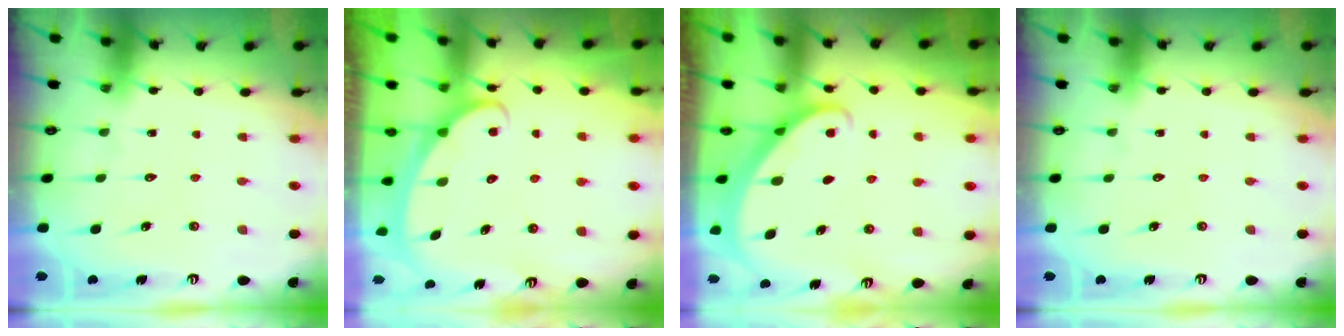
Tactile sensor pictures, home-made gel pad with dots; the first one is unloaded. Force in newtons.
{"total": 2.4, "press": 2.4, "slide": 0.3}
{"total": 1.8, "press": 1.8, "slide": 0.1}
{"total": 0.0}